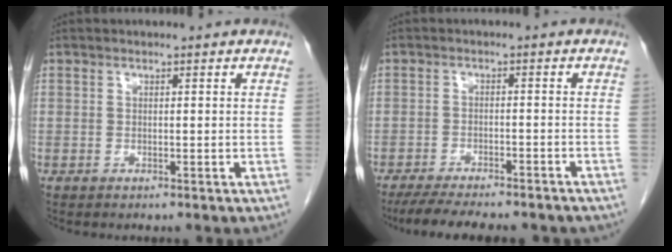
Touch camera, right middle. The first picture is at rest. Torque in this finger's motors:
{"motor_torque": [0.37, -0.26, 0.19, 0.07]}